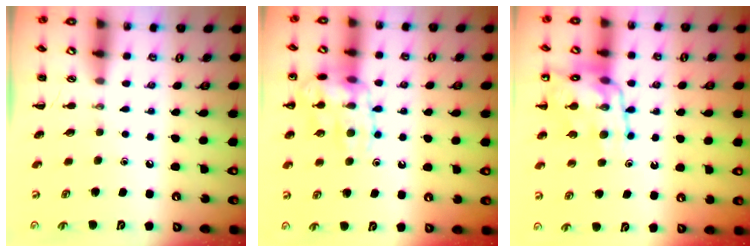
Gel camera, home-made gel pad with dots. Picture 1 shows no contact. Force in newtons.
{"total": 14.6, "press": 14.6, "slide": 1.1}
{"total": 13.1, "press": 12.8, "slide": 2.8}